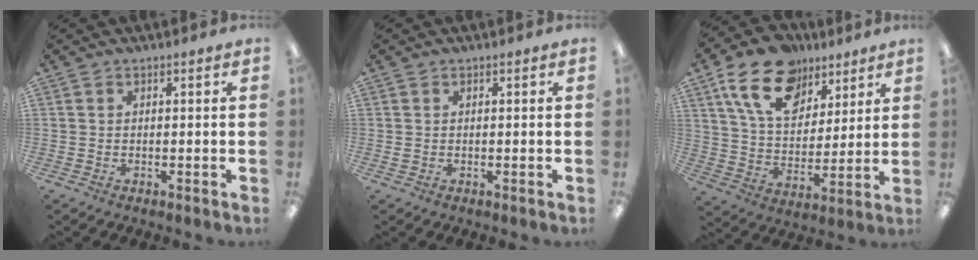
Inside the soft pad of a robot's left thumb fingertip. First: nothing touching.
{"total": 0.6, "force": [0.1, 0.6, -0.2], "torque": [0.002, 0.004, 0.000]}
{"total": 18.3, "force": [11.2, 11.3, 8.9], "torque": [-0.156, -0.046, 0.206]}